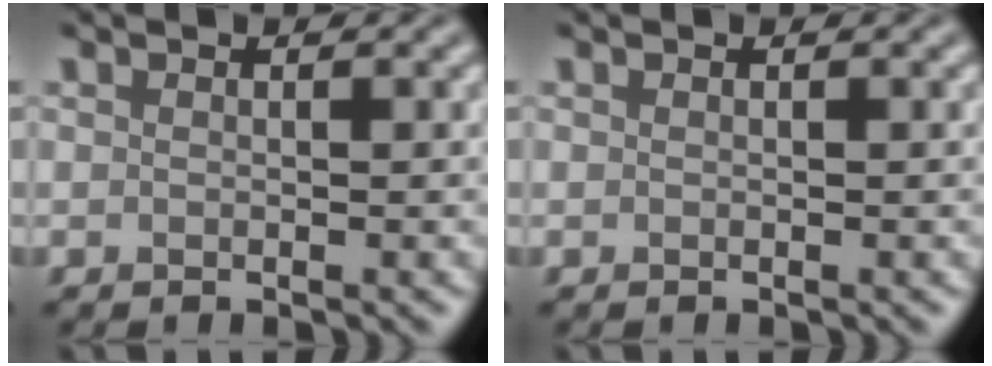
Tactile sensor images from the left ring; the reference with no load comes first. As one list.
[{"total": 0.0}]